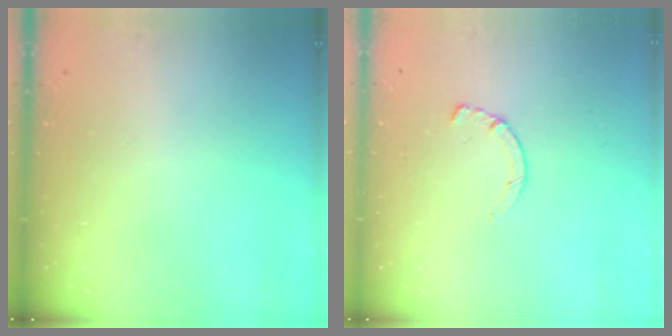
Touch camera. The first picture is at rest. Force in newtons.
{"total": 1.8, "press": 1.7, "slide": 0.3}